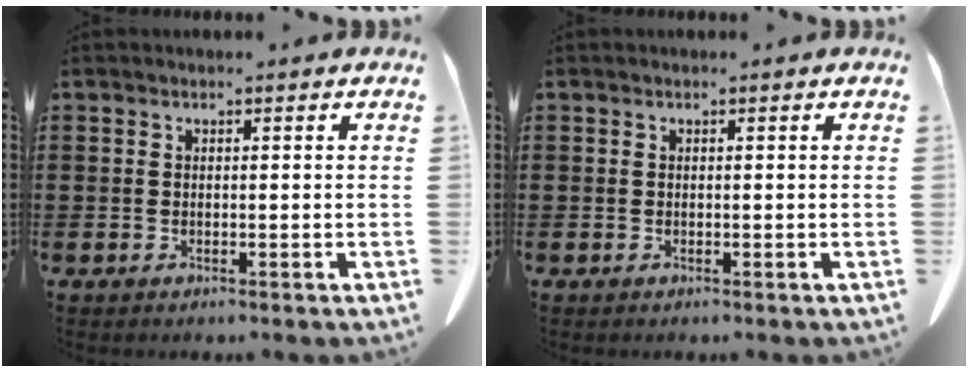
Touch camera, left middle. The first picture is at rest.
{"total": 0.0}